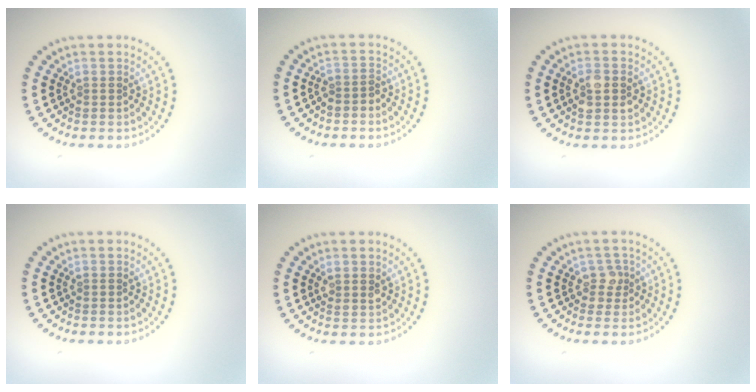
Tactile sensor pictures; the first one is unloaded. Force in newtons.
{"total": 1.3, "press": 1.1, "slide": 0.7}
{"total": 2.2, "press": 2.2, "slide": 0.2}
{"total": 0.0}
{"total": 1.5, "press": 1.3, "slide": 0.7}
{"total": 1.5, "press": 1.2, "slide": 0.9}